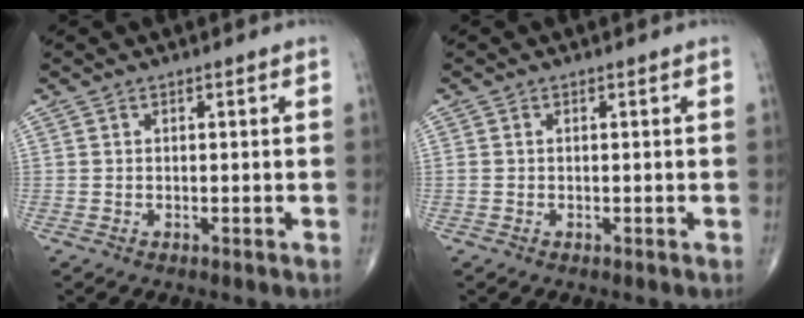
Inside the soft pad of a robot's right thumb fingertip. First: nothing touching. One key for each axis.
{"total": 0.5, "fx": -0.1, "fy": 0.3, "fz": 0.4, "tx": -0.012, "ty": 0.003, "tz": 0.001}